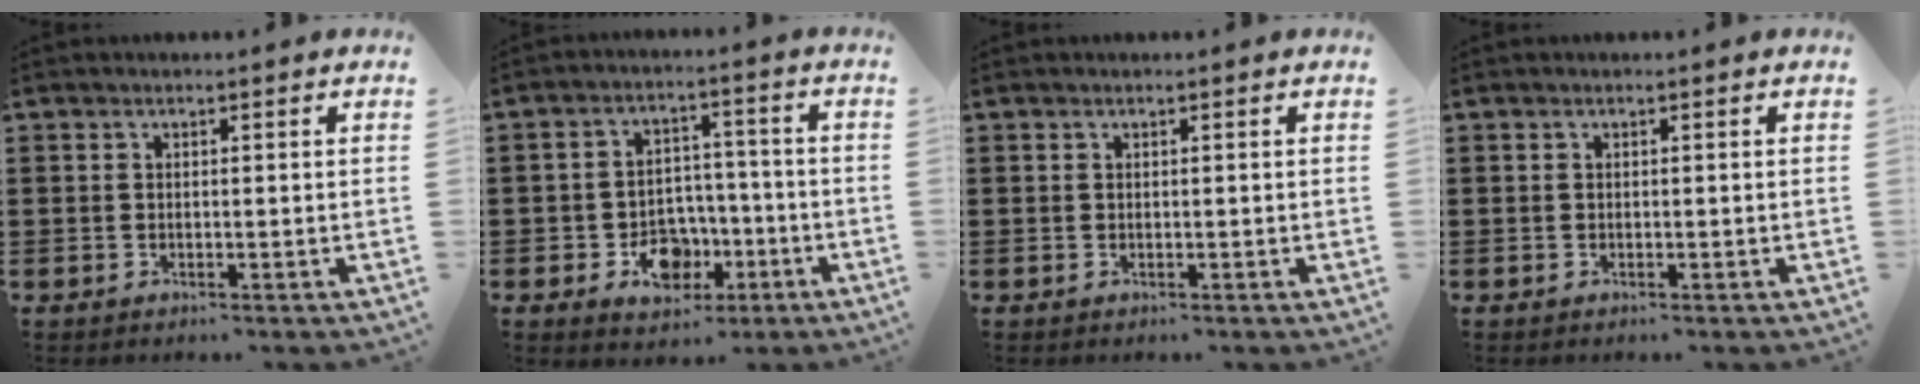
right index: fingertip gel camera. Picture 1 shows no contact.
{"total": 7.0, "force": [-3.0, 5.3, 3.5], "torque": [-0.045, 0.018, -0.052]}
{"total": 0.0}
{"total": 0.0}